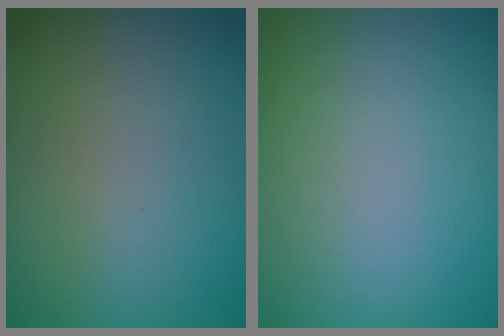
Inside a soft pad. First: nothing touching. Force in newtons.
{"total": 0.0}